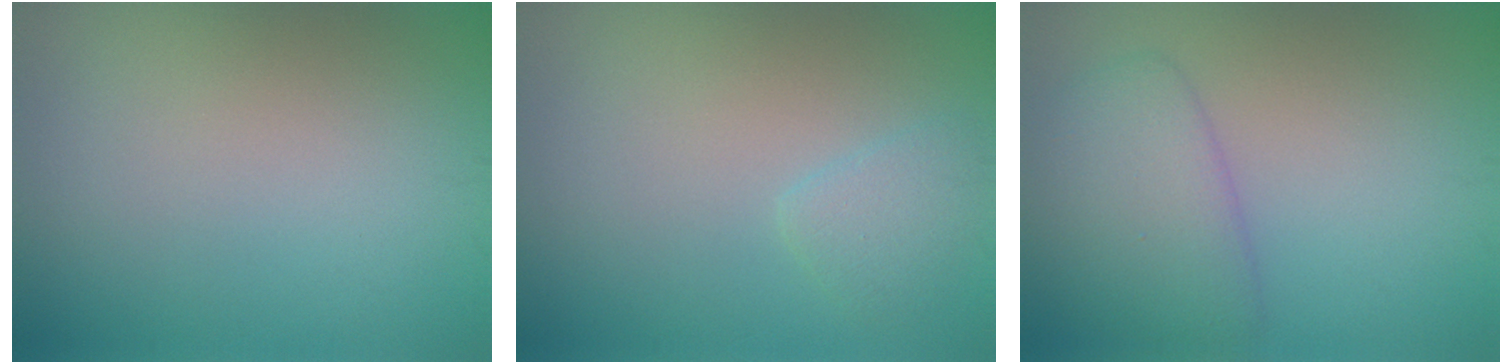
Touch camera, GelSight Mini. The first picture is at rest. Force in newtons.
{"total": 1.5, "press": 1.5, "slide": 0.1}
{"total": 3.9, "press": 3.9, "slide": 0.2}